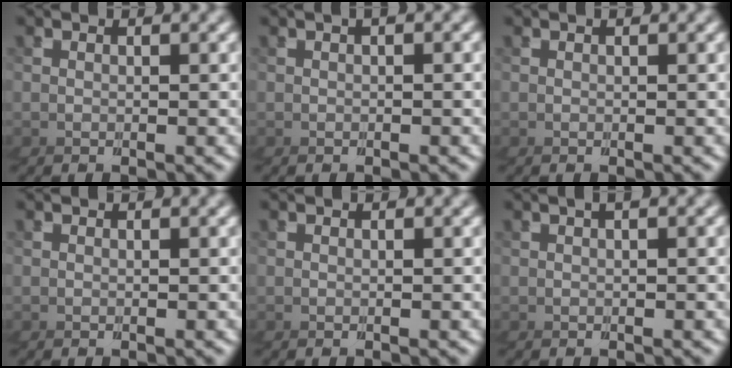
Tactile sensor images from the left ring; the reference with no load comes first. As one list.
[{"total": 0.6, "force": [-0.4, -0.3, 0.2], "torque": [-0.009, 0.001, -0.005]}, {"total": 0.0}, {"total": 0.0}, {"total": 0.0}, {"total": 0.7, "force": [-0.3, -0.5, 0.4], "torque": [-0.011, 0.005, -0.004]}]